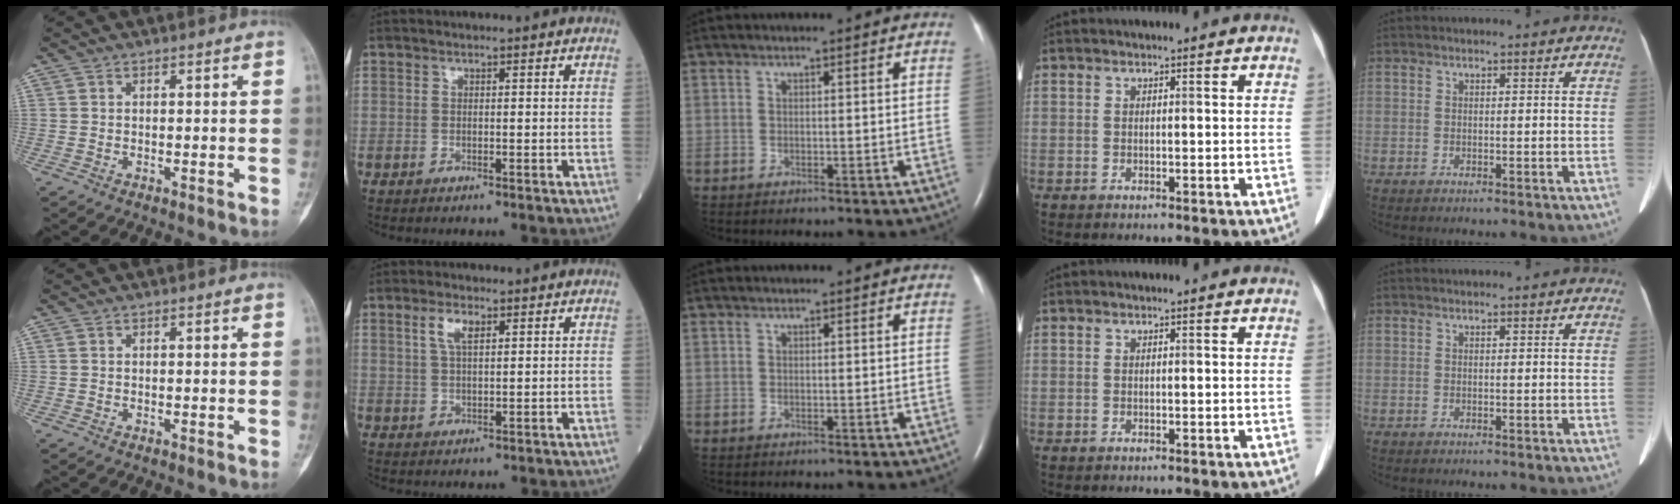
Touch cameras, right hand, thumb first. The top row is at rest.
{"index": {"total": 3.5, "force": [1.7, 1.1, 2.9], "torque": [-0.063, 0.007, 0.037]}}